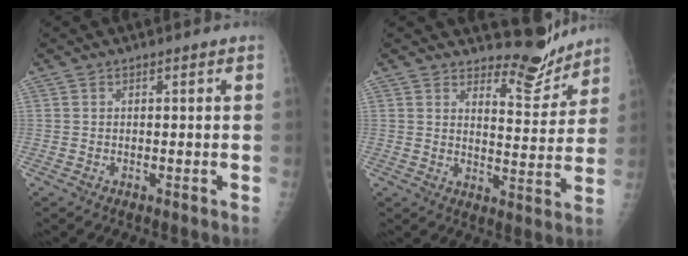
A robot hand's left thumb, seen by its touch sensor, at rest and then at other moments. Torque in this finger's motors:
{"motor_torque": [-0.06, -0.09, -0.28, -0.31, 0.02]}